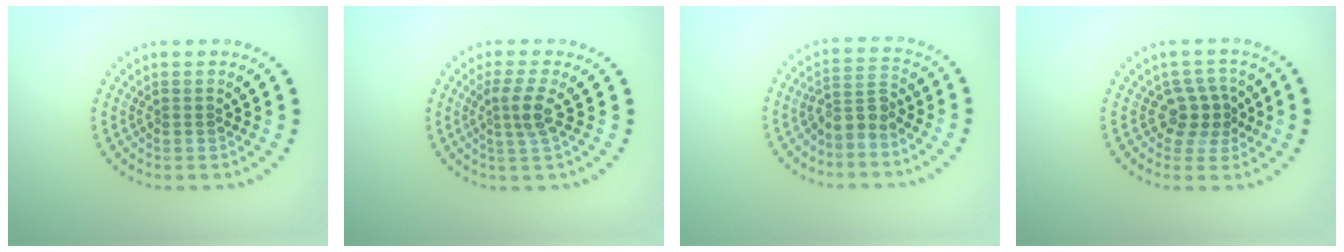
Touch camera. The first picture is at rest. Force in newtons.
{"total": 2.5, "press": 1.9, "slide": 1.6}
{"total": 2.5, "press": 2.0, "slide": 1.6}
{"total": 2.6, "press": 2.1, "slide": 1.6}